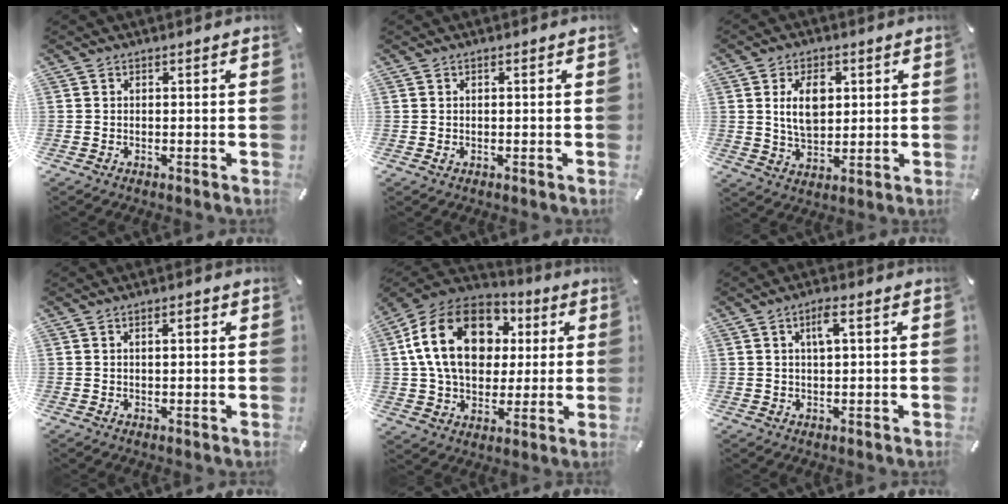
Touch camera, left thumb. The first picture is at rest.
{"total": 0.7, "force": [0.0, 0.3, 0.6], "torque": [-0.011, 0.000, -0.001]}
{"total": 9.3, "force": [2.4, 6.1, 6.6], "torque": [-0.120, -0.002, 0.036]}
{"total": 2.0, "force": [0.6, 0.7, 1.7], "torque": [-0.027, 0.004, 0.006]}
{"total": 21.6, "force": [5.2, 15.6, 13.9], "torque": [-0.275, 0.006, 0.091]}
{"total": 4.4, "force": [1.4, 1.2, 4.0], "torque": [-0.081, 0.006, 0.022]}